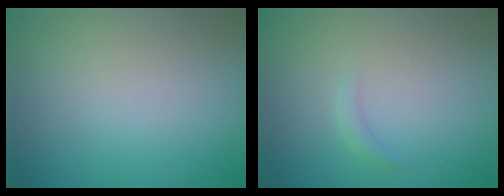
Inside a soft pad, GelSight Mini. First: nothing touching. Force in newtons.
{"total": 0.9, "press": 0.9, "slide": 0.1}